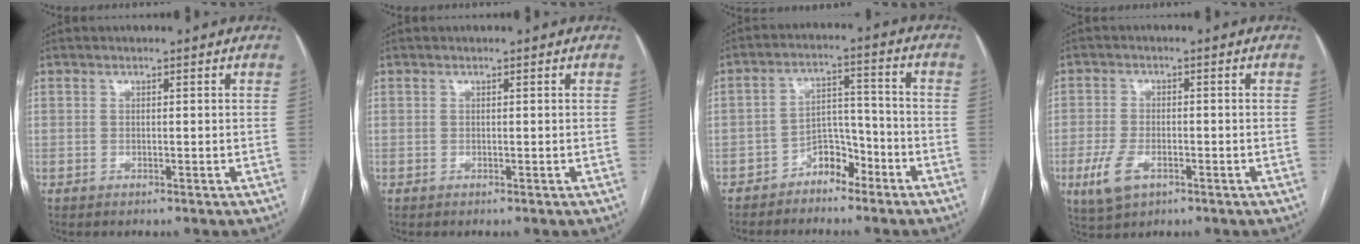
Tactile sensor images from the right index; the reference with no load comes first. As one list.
[{"total": 0.0}, {"total": 5.6, "force": [-4.0, 3.0, 2.5], "torque": [-0.031, 0.024, -0.070]}, {"total": 5.8, "force": [-2.6, 3.1, 4.2], "torque": [-0.096, -0.006, -0.041]}]